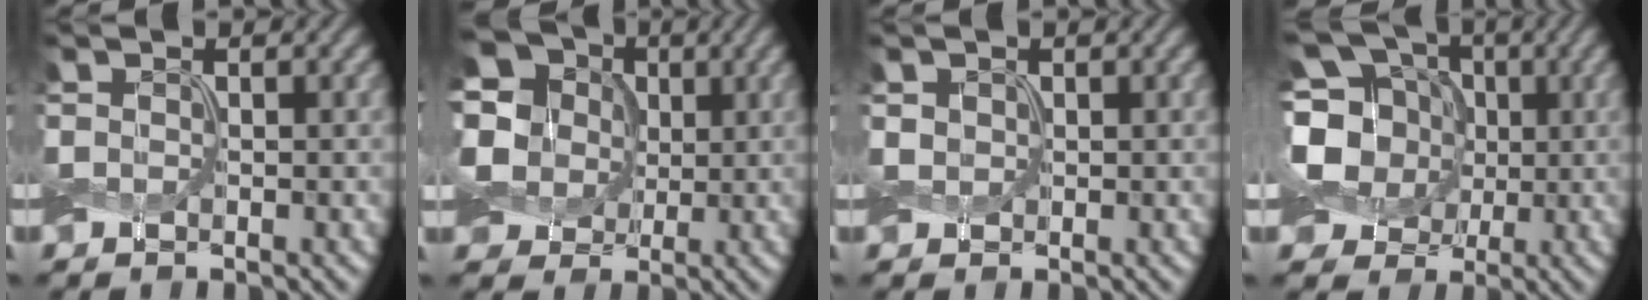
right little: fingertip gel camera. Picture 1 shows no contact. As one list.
[{"total": 10.4, "force": [3.1, 8.9, 4.5], "torque": [-0.134, 0.034, 0.050]}, {"total": 1.0, "force": [0.2, 0.9, 0.3], "torque": [-0.010, 0.002, 0.004]}, {"total": 8.7, "force": [-0.5, 7.5, 4.4], "torque": [-0.108, 0.011, -0.030]}]